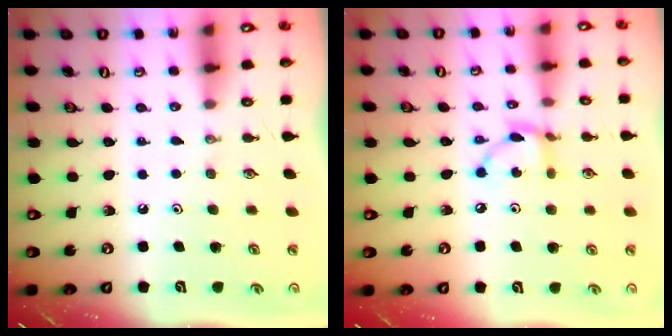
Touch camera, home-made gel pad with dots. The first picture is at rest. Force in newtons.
{"total": 7.1, "press": 7.1, "slide": 0.1}